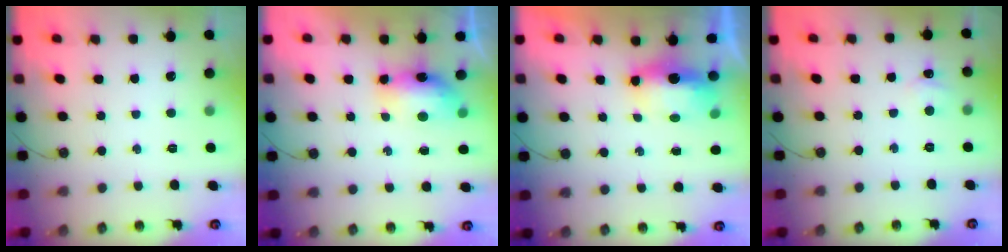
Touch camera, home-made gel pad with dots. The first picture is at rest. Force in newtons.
{"total": 7.3, "press": 7.3, "slide": 0.7}
{"total": 14.9, "press": 8.9, "slide": 11.9}
{"total": 2.8, "press": 2.8, "slide": 0.3}